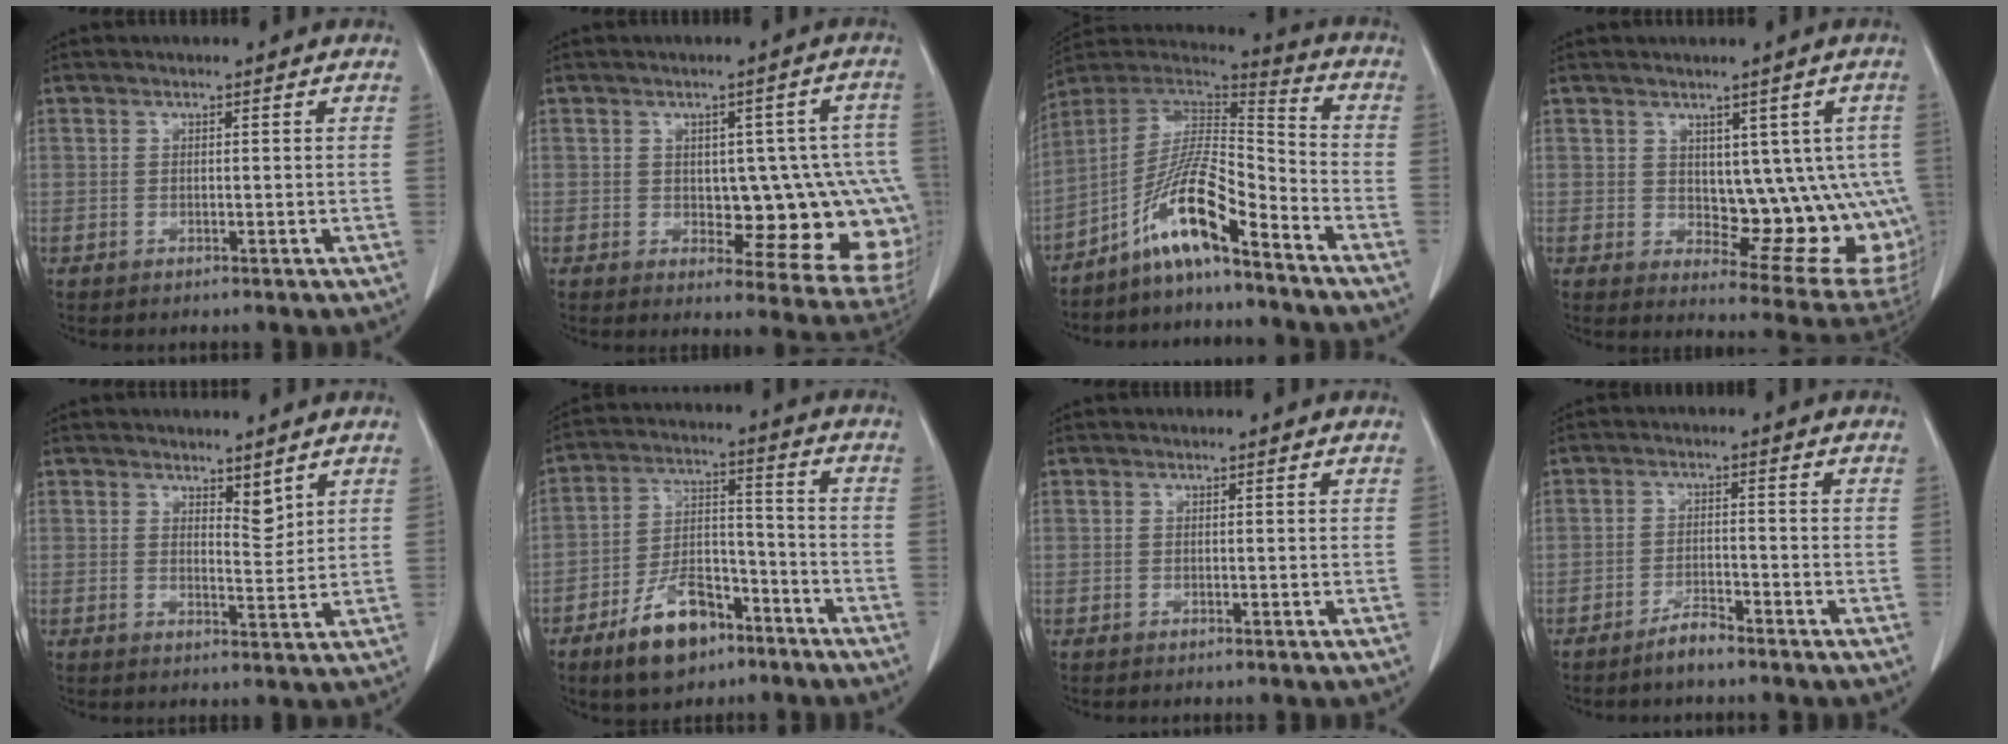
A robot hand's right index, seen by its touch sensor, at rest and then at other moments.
{"total": 14.1, "force": [-1.0, 5.6, 12.9], "torque": [-0.105, 0.016, 0.003]}
{"total": 12.0, "force": [-7.9, 1.3, 8.9], "torque": [-0.167, 0.016, -0.147]}
{"total": 12.7, "force": [0.9, 6.6, 10.8], "torque": [-0.106, 0.001, 0.028]}
{"total": 2.9, "force": [2.2, 1.1, 1.6], "torque": [-0.024, -0.011, 0.041]}
{"total": 11.4, "force": [-7.3, 5.6, 6.7], "torque": [-0.124, 0.013, -0.126]}
{"total": 0.0}
{"total": 3.1, "force": [-2.7, 0.5, 1.5], "torque": [-0.028, 0.000, -0.050]}